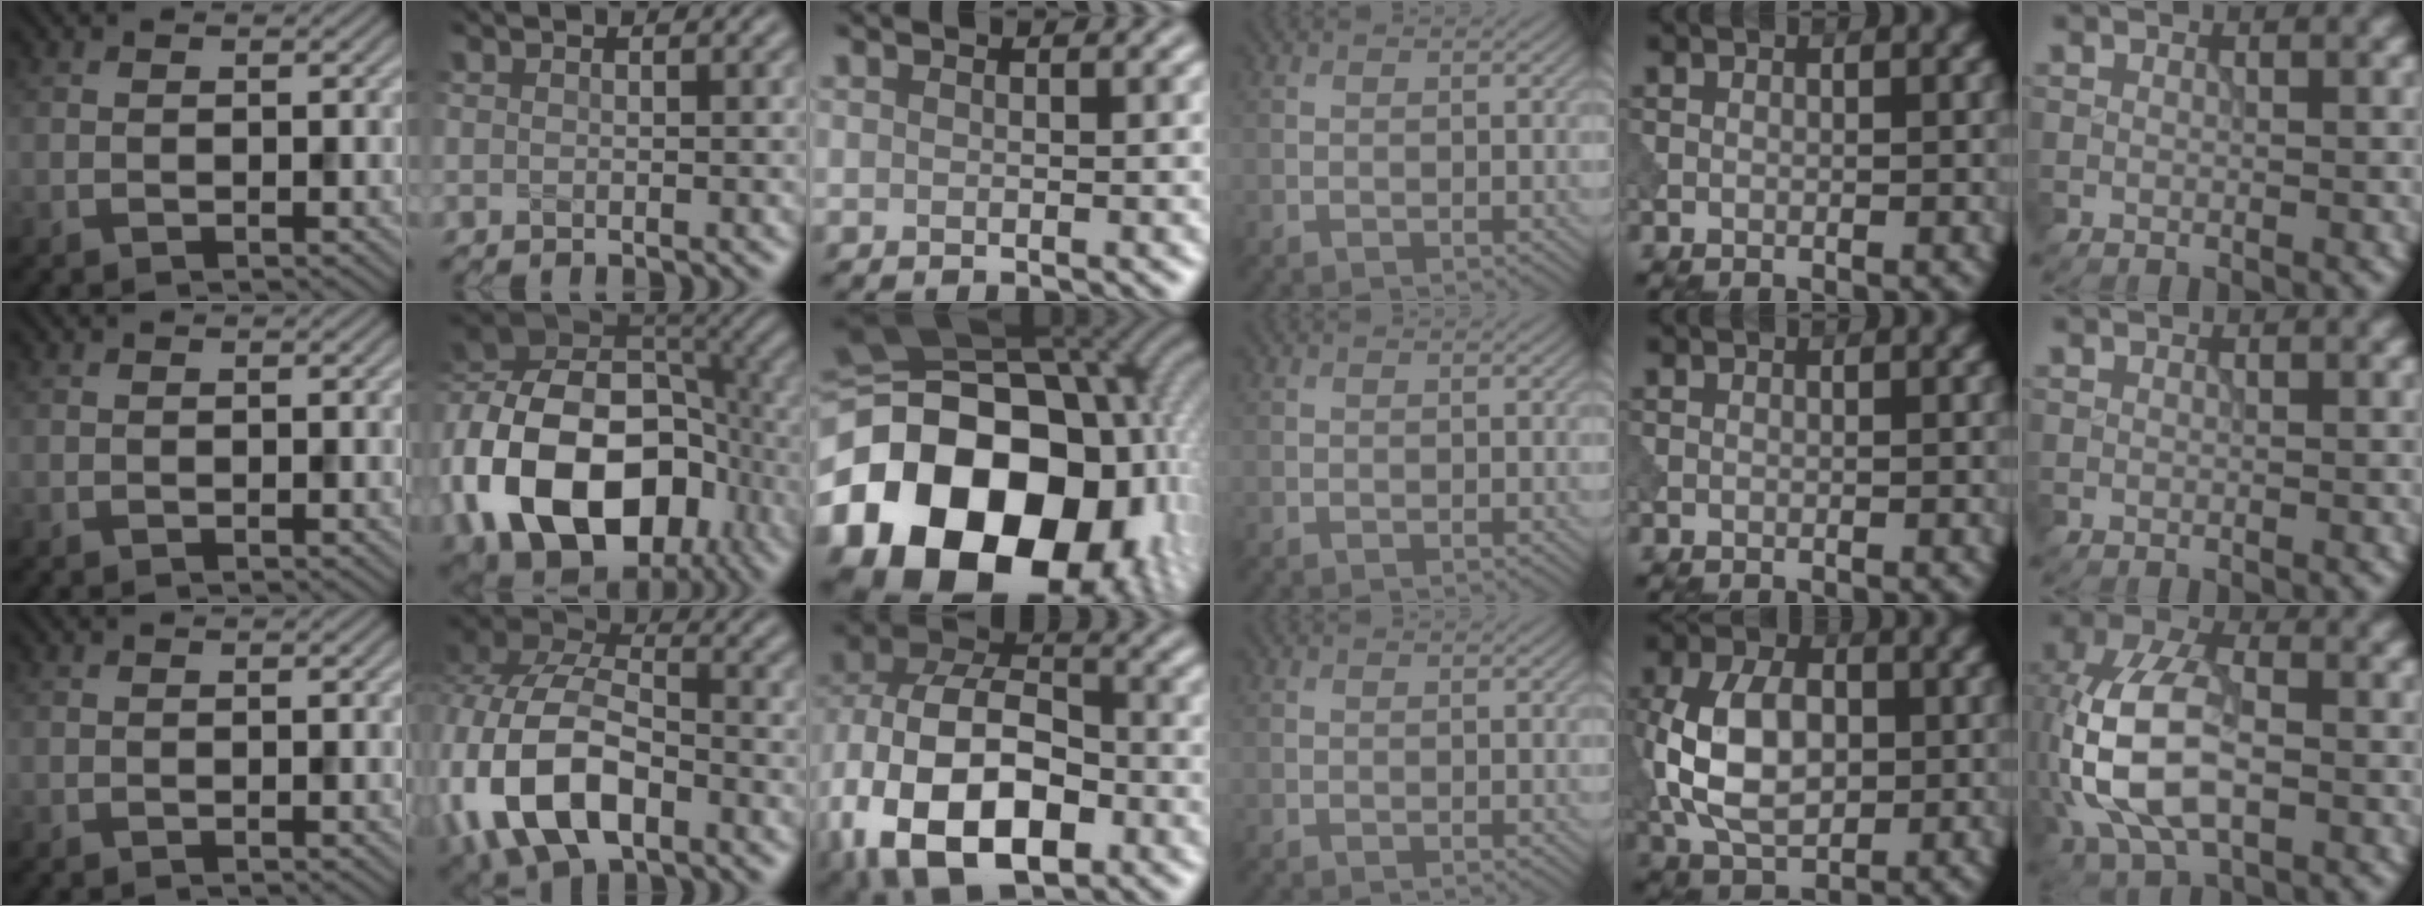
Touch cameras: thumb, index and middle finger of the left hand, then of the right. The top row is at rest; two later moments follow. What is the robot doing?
{"motion": "insert", "object": "peg toy"}